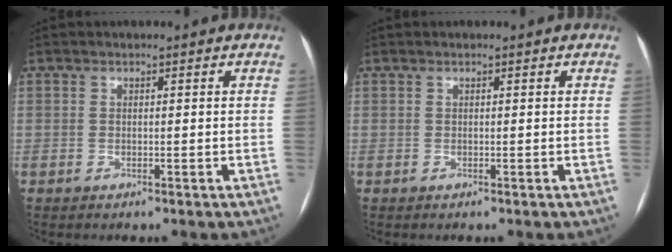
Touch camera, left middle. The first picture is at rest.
{"total": 0.0}